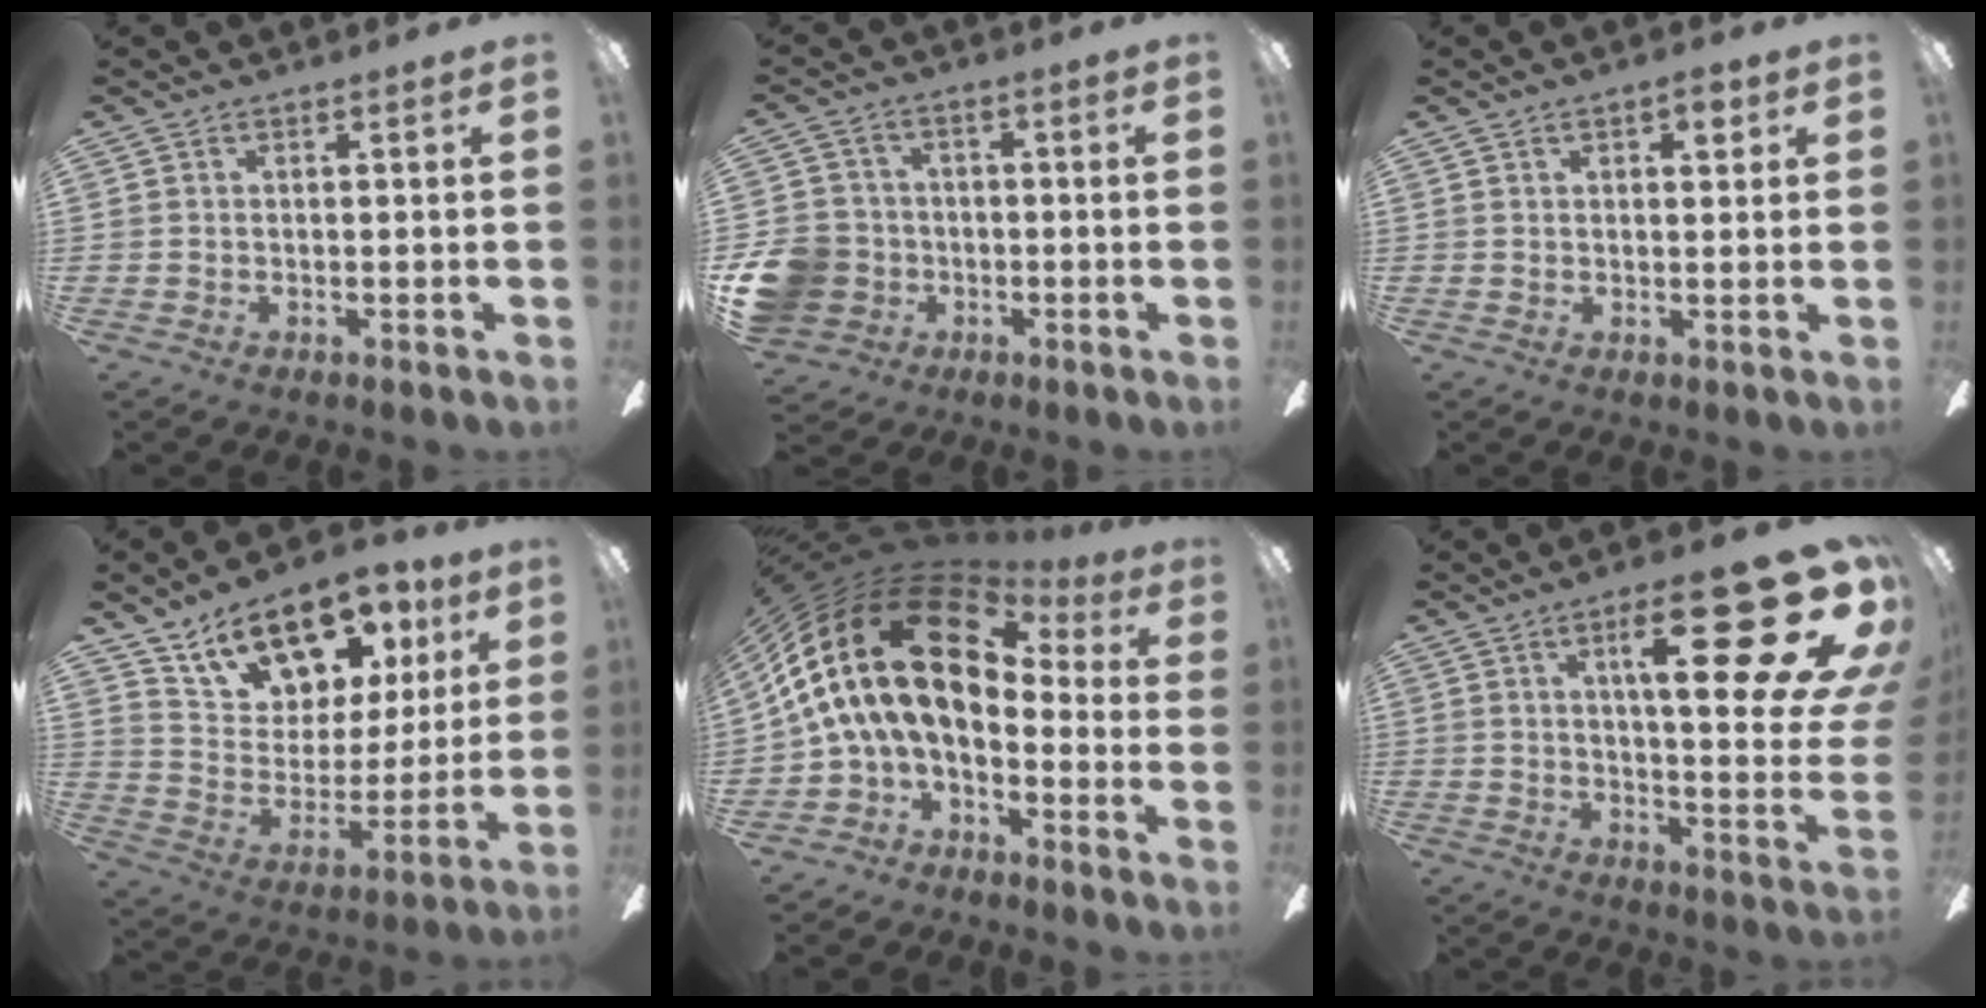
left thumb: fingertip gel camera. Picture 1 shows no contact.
{"total": 11.3, "force": [-3.5, 9.9, 4.1], "torque": [-0.108, 0.038, -0.059]}
{"total": 3.0, "force": [1.5, 1.5, 2.1], "torque": [-0.021, -0.003, 0.021]}
{"total": 17.3, "force": [12.4, 9.6, 7.3], "torque": [-0.122, -0.074, 0.224]}
{"total": 22.5, "force": [3.7, 13.4, 17.7], "torque": [-0.382, -0.016, 0.064]}
{"total": 27.5, "force": [12.1, 8.1, 23.3], "torque": [-0.317, -0.076, 0.187]}